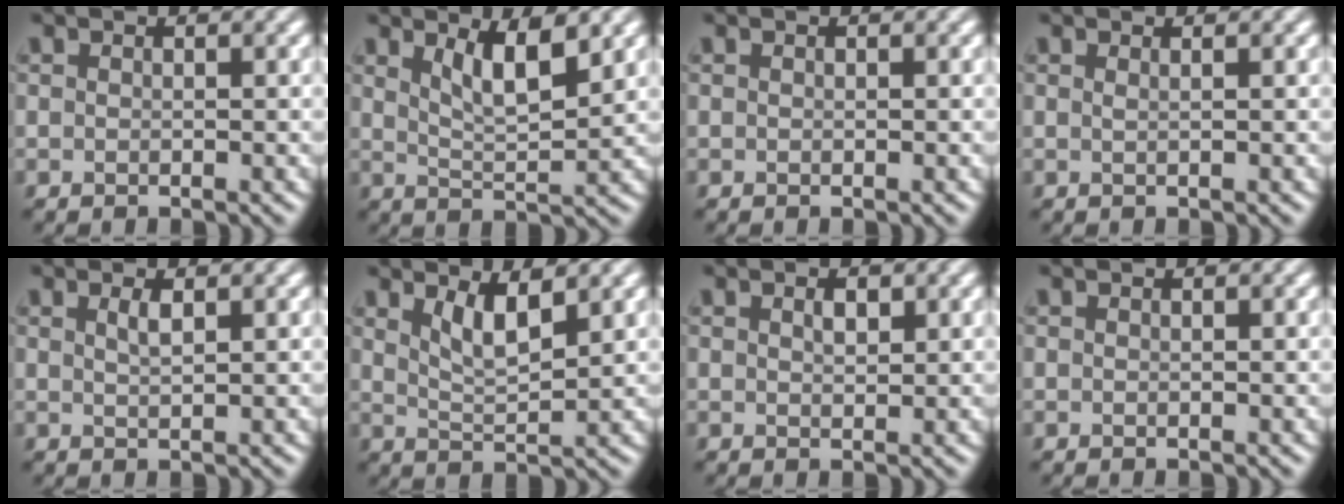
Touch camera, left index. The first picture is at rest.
{"total": 4.0, "force": [2.3, 1.0, 3.1], "torque": [-0.058, -0.007, 0.044]}
{"total": 0.0}
{"total": 0.7, "force": [0.4, 0.3, 0.6], "torque": [-0.003, -0.003, 0.001]}
{"total": 1.2, "force": [0.7, 0.3, 1.0], "torque": [-0.017, 0.002, 0.011]}
{"total": 3.1, "force": [1.9, 0.8, 2.3], "torque": [-0.044, -0.009, 0.038]}
{"total": 1.2, "force": [0.6, 0.6, 0.9], "torque": [-0.017, 0.000, 0.011]}
{"total": 0.0}